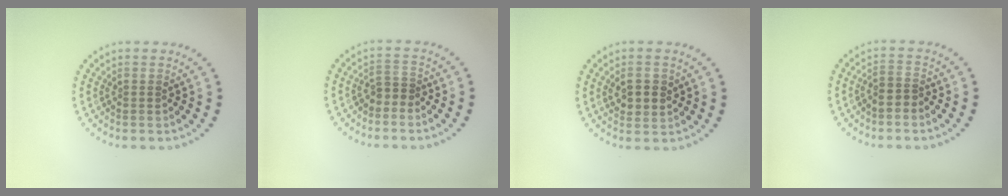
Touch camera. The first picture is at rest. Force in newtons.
{"total": 1.3, "press": 1.0, "slide": 0.8}
{"total": 2.7, "press": 2.6, "slide": 0.6}
{"total": 1.5, "press": 1.3, "slide": 0.7}